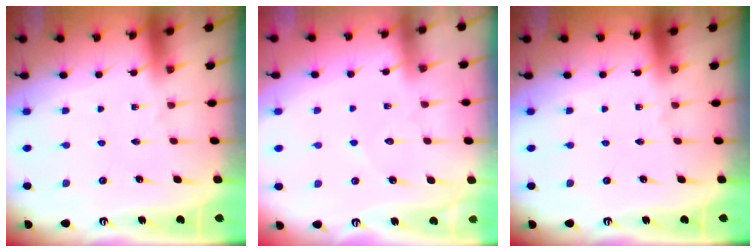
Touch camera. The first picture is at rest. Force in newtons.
{"total": 5.5, "press": 5.5, "slide": 0.4}
{"total": 0.0}